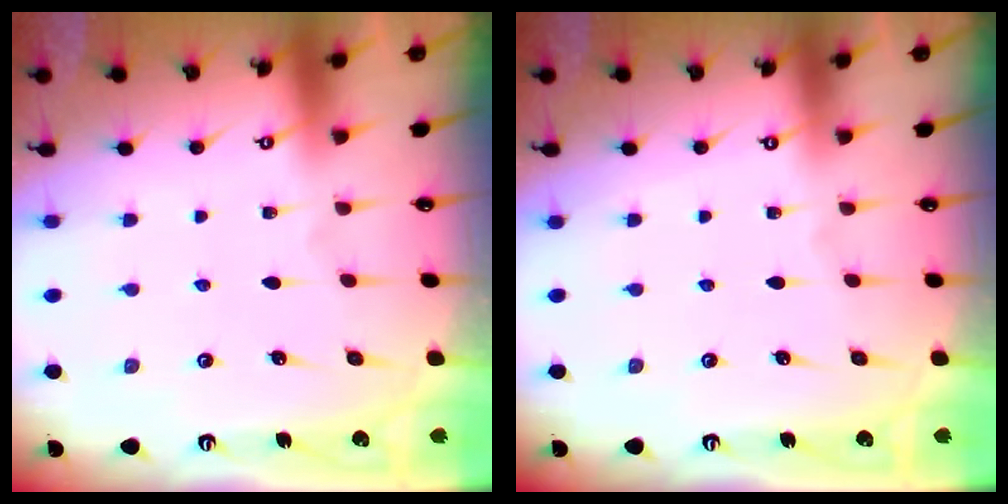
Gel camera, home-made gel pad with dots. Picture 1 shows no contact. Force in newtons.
{"total": 0.0}